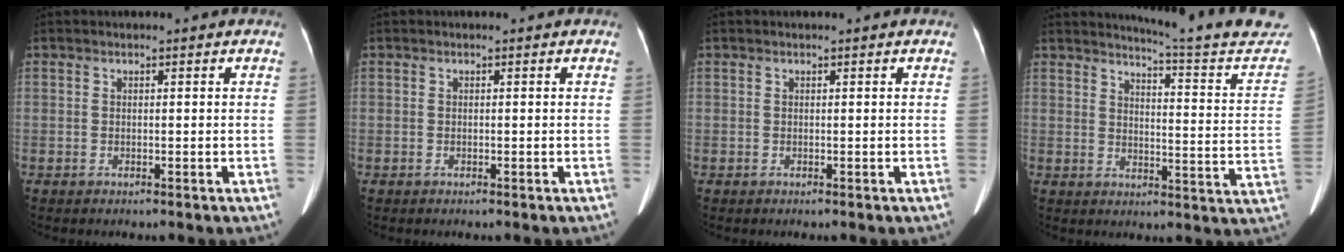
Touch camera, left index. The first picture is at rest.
{"total": 0.0}
{"total": 0.0}
{"total": 19.8, "force": [19.1, -0.2, 5.3], "torque": [-0.069, -0.116, 0.214]}